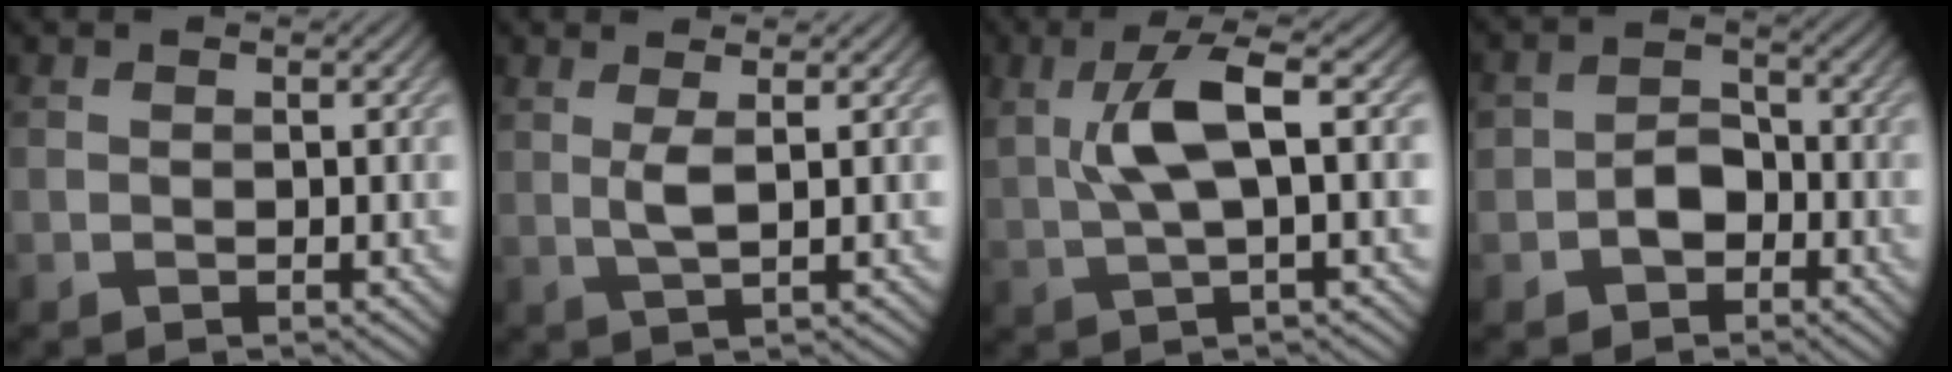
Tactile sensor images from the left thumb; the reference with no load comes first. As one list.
[{"total": 2.3, "force": [1.1, 0.1, 2.0], "torque": [-0.040, 0.006, 0.020]}, {"total": 6.4, "force": [1.8, 1.5, 5.9], "torque": [-0.128, 0.014, 0.032]}, {"total": 3.7, "force": [-1.5, 2.8, 1.8], "torque": [-0.026, 0.009, -0.036]}]